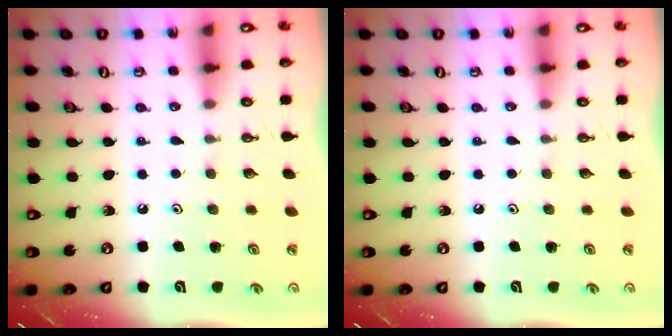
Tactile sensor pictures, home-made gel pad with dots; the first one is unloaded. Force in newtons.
{"total": 0.0}